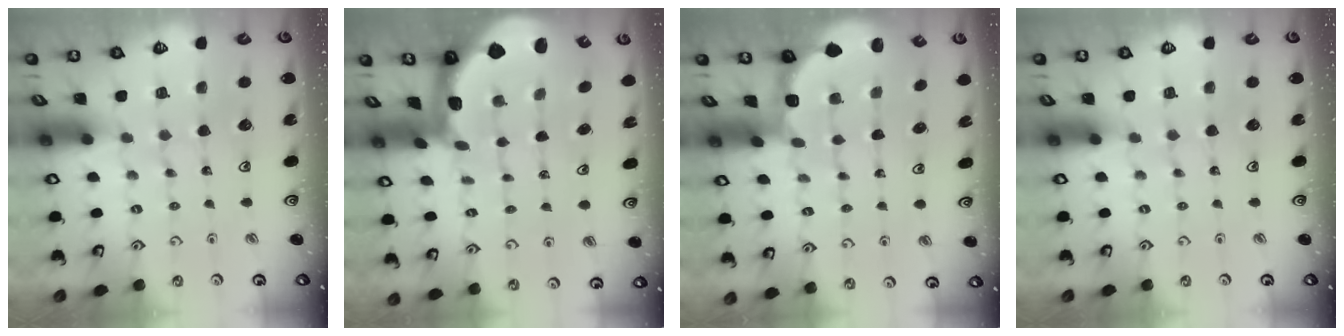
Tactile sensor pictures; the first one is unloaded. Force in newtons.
{"total": 1.9, "press": 1.9, "slide": 0.4}
{"total": 1.8, "press": 1.6, "slide": 0.7}
{"total": 0.0}